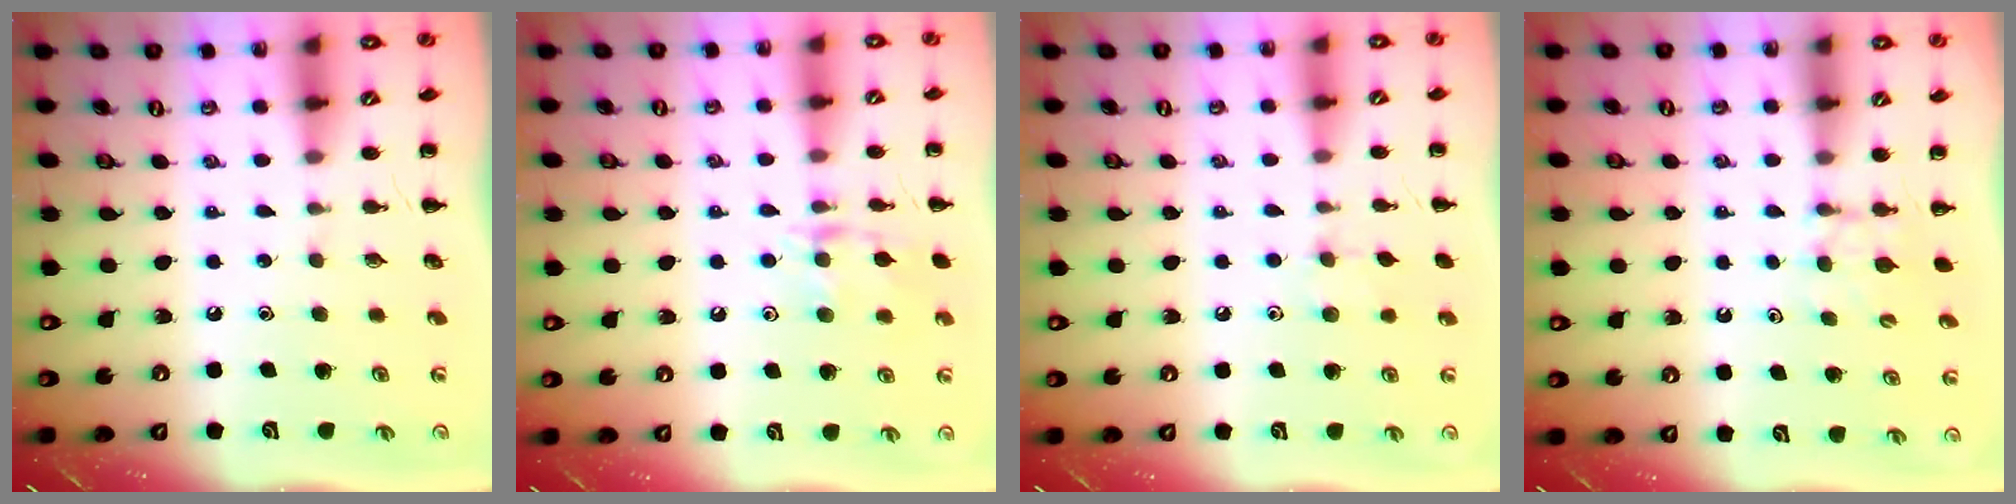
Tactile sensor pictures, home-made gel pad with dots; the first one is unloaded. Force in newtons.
{"total": 10.9, "press": 10.9, "slide": 0.6}
{"total": 5.4, "press": 5.3, "slide": 1.3}
{"total": 4.3, "press": 4.1, "slide": 1.4}